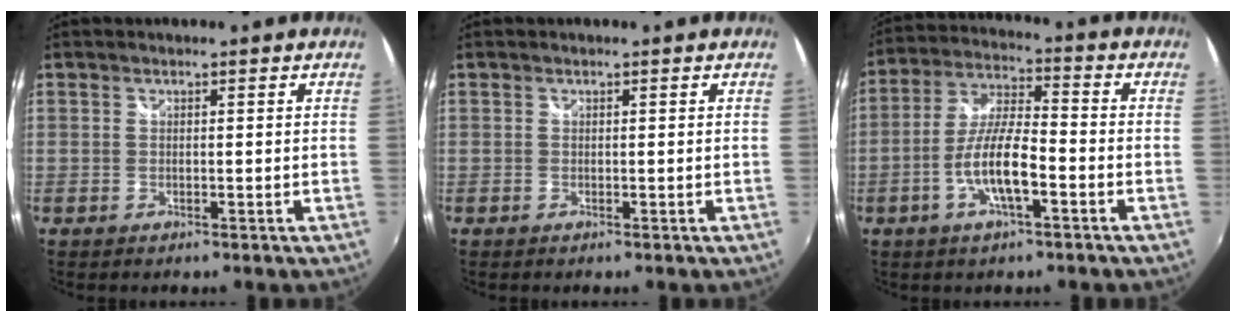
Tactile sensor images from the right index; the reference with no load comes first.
{"total": 0.0}
{"total": 9.8, "force": [-3.9, 2.4, 8.7], "torque": [-0.180, 0.001, -0.072]}